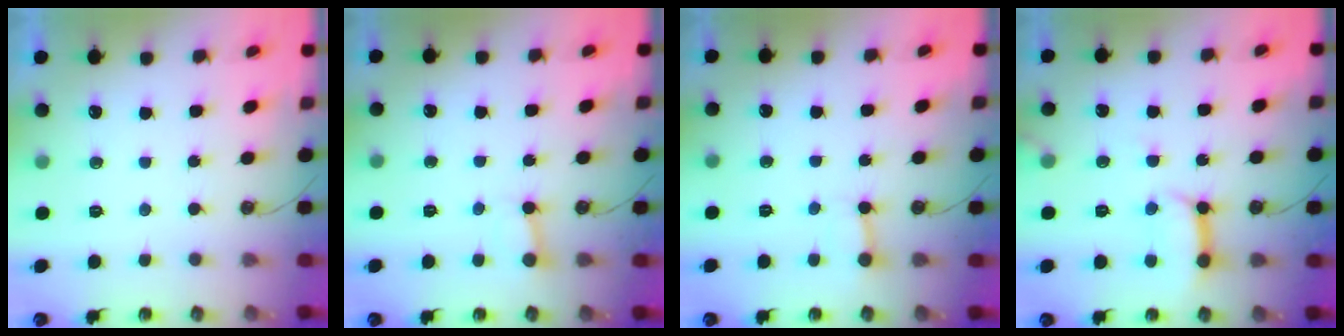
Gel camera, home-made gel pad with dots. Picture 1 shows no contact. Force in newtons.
{"total": 2.5, "press": 2.5, "slide": 0.1}
{"total": 2.9, "press": 2.9, "slide": 0.4}
{"total": 11.0, "press": 11.0, "slide": 1.2}